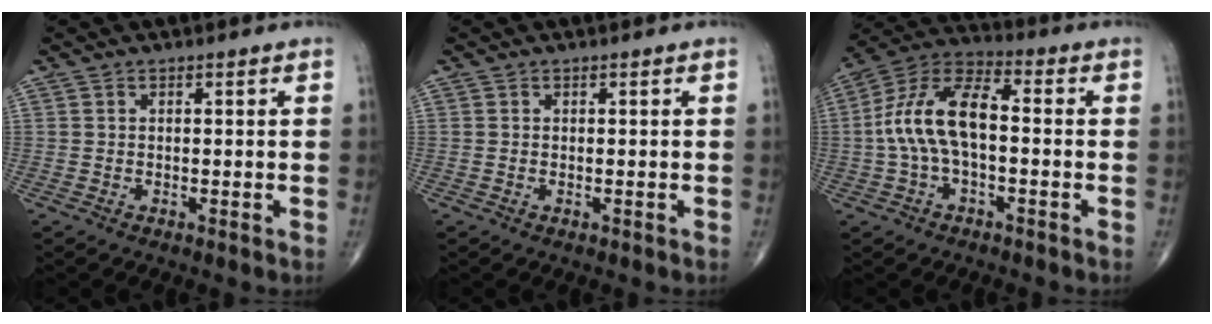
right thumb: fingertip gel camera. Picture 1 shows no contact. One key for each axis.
{"total": 0.0}
{"total": 13.3, "fx": -0.7, "fy": 6.7, "fz": 11.5, "tx": -0.228, "ty": 0.044, "tz": -0.022}